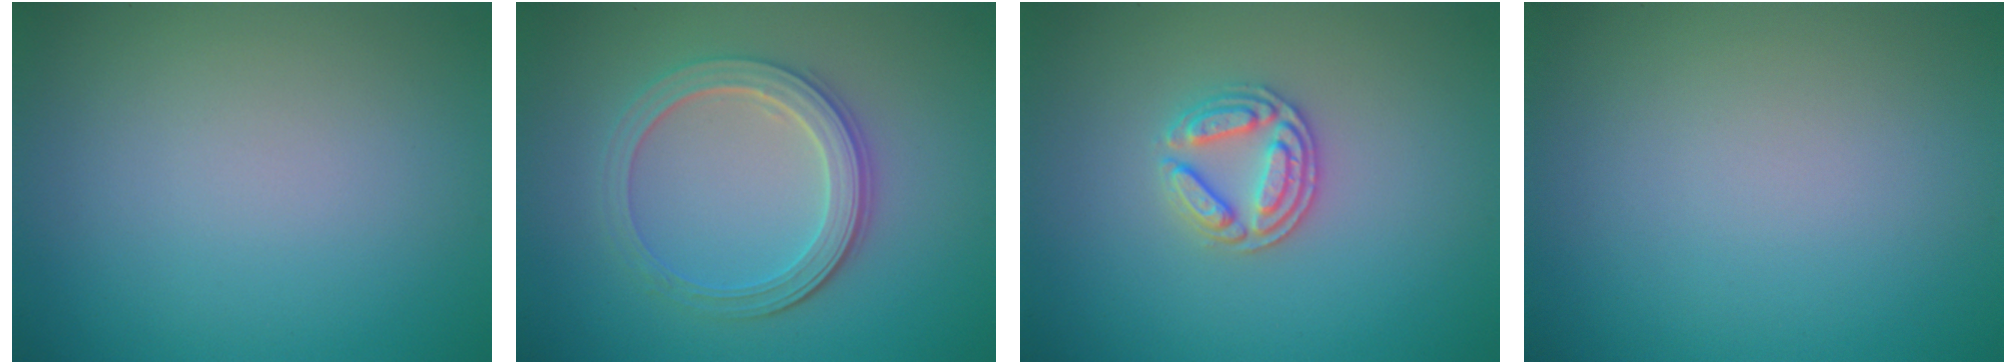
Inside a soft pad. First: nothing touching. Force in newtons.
{"total": 3.9, "press": 3.4, "slide": 2.0}
{"total": 2.9, "press": 2.7, "slide": 0.9}
{"total": 0.0}